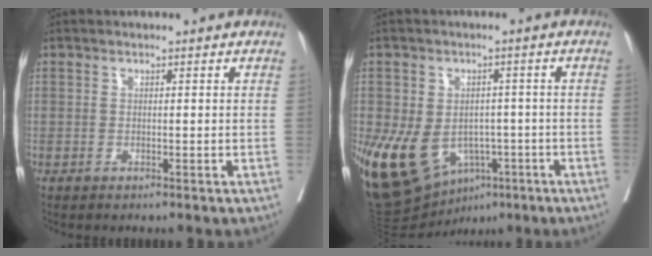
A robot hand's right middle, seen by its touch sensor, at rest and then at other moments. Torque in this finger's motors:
{"motor_torque": [2.14, 0.00, 1.05, 0.21]}